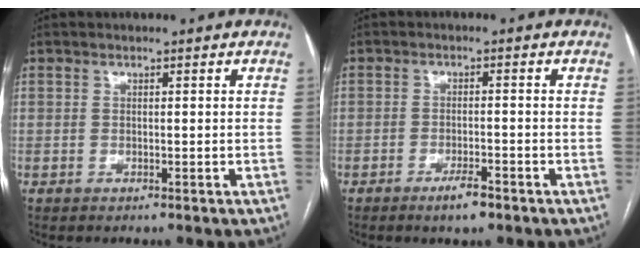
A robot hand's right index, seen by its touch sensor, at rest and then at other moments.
{"total": 3.4, "force": [-2.3, 0.8, 2.3], "torque": [-0.041, 0.000, -0.038]}